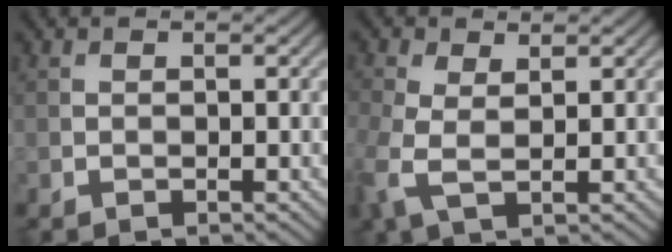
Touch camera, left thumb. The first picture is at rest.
{"total": 5.2, "force": [0.2, 3.1, 4.2], "torque": [-0.130, -0.002, 0.000]}